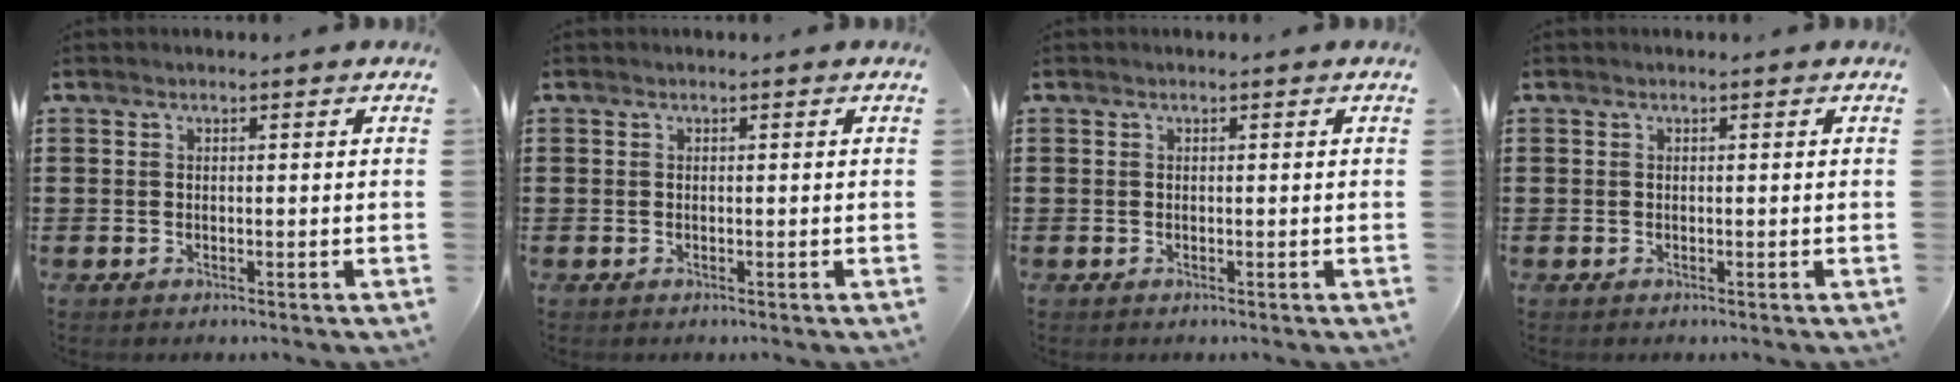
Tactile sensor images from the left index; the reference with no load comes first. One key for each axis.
{"total": 0.0}
{"total": 0.0}
{"total": 0.0}